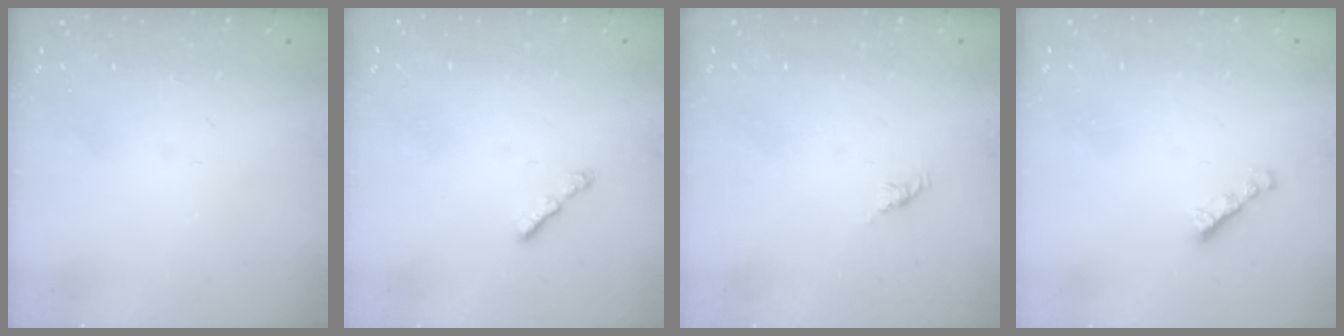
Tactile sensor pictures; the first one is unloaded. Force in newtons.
{"total": 1.6, "press": 1.5, "slide": 0.5}
{"total": 2.1, "press": 2.0, "slide": 0.7}
{"total": 2.7, "press": 2.6, "slide": 0.7}